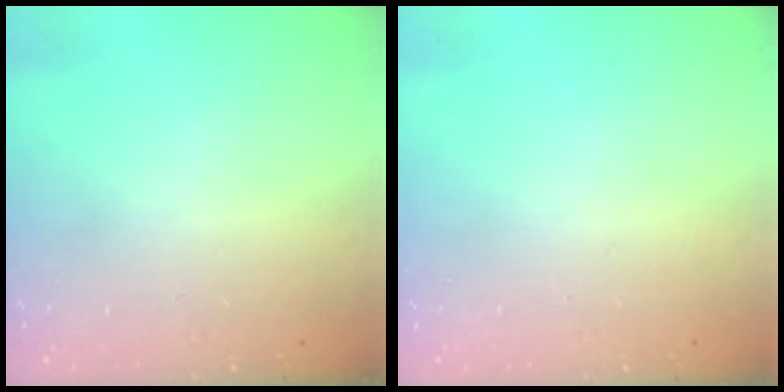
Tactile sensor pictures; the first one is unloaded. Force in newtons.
{"total": 0.0}